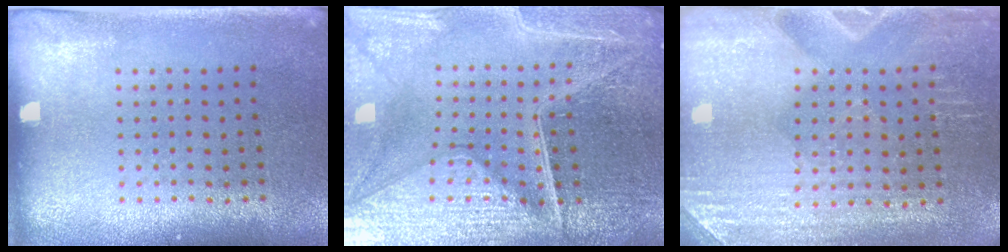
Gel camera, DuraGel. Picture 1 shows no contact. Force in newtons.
{"total": 6.3, "press": 5.7, "slide": 2.6}
{"total": 3.1, "press": 3.1, "slide": 0.1}